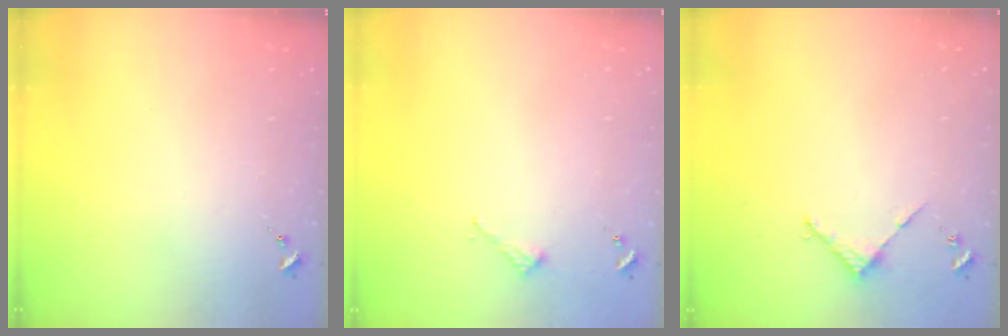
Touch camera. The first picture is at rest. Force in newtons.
{"total": 2.2, "press": 2.2, "slide": 0.2}
{"total": 2.9, "press": 2.8, "slide": 0.2}